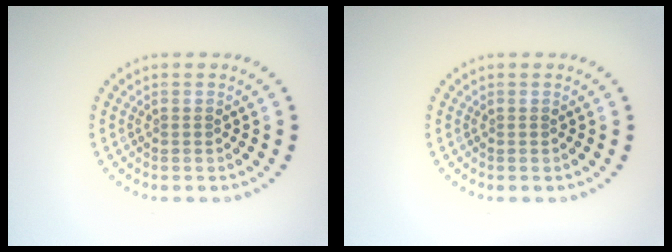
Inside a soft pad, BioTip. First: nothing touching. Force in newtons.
{"total": 0.0}